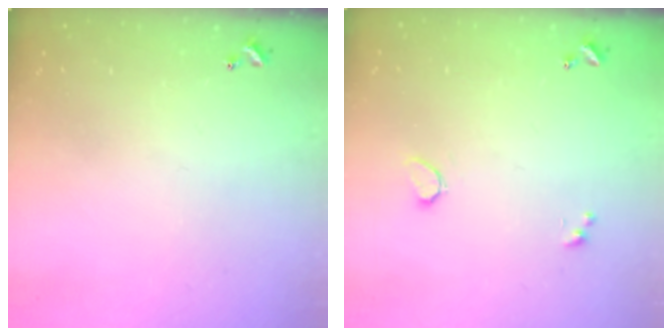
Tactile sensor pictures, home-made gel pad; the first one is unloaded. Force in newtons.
{"total": 0.8, "press": 0.7, "slide": 0.4}